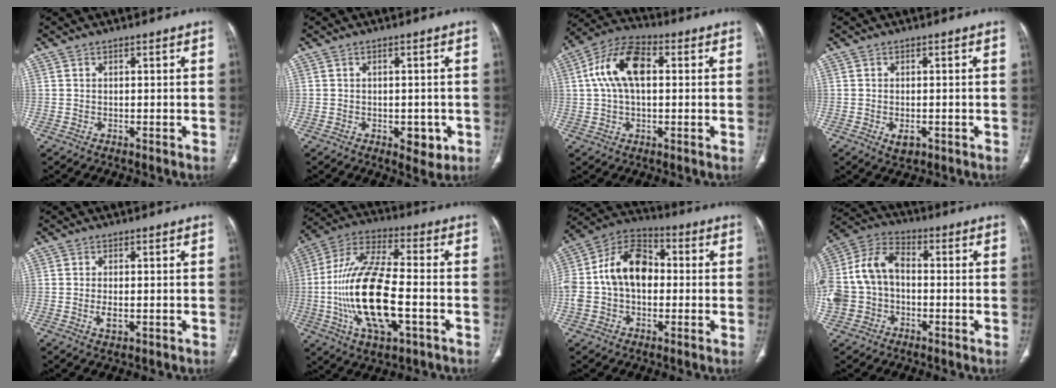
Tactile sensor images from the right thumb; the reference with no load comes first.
{"total": 4.5, "force": [-1.4, 2.6, 3.4], "torque": [-0.023, 0.001, -0.010]}
{"total": 12.1, "force": [2.2, 6.8, 9.8], "torque": [-0.188, 0.029, 0.033]}
{"total": 2.6, "force": [-0.9, 1.5, 1.9], "torque": [-0.026, 0.002, -0.008]}
{"total": 2.6, "force": [-0.5, 1.2, 2.2], "torque": [-0.046, -0.004, -0.008]}
{"total": 21.0, "force": [-4.1, 8.2, 18.9], "torque": [-0.383, 0.023, -0.068]}
{"total": 15.8, "force": [0.3, 10.8, 11.5], "torque": [-0.198, 0.043, -0.004]}
{"total": 15.2, "force": [-1.1, 11.5, 9.9], "torque": [-0.219, 0.044, -0.024]}